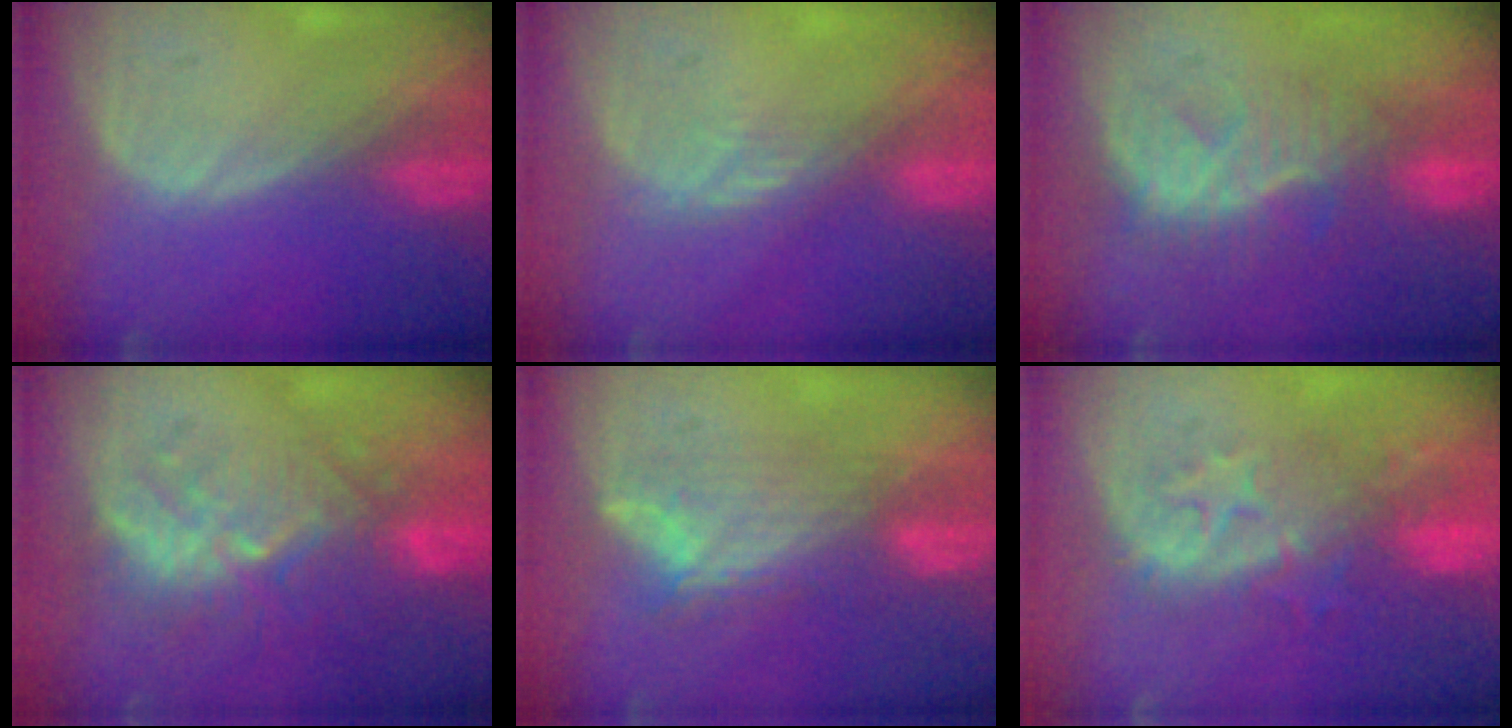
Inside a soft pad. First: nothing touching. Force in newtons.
{"total": 2.5, "press": 2.1, "slide": 1.4}
{"total": 8.0, "press": 7.9, "slide": 1.3}
{"total": 9.5, "press": 9.0, "slide": 3.0}
{"total": 7.0, "press": 6.7, "slide": 1.9}
{"total": 9.1, "press": 8.6, "slide": 3.0}